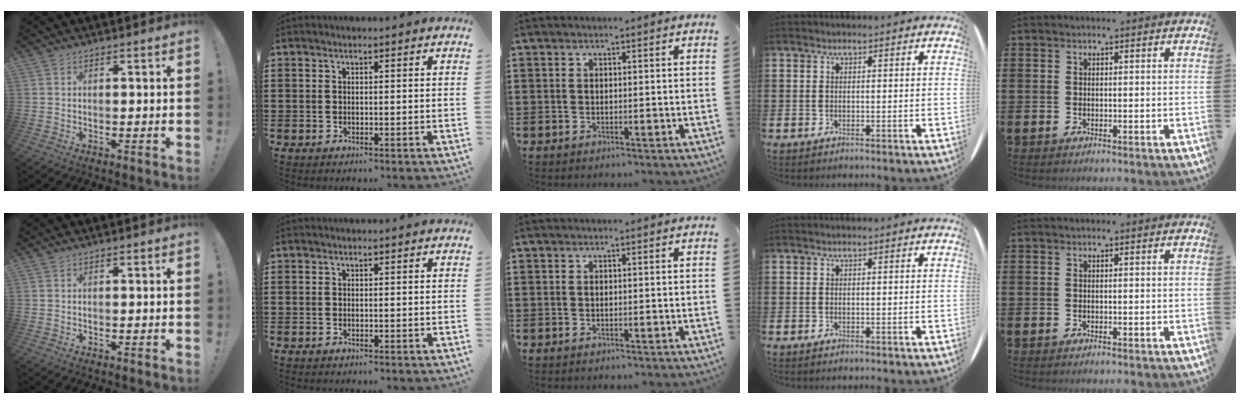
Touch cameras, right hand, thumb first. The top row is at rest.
{}